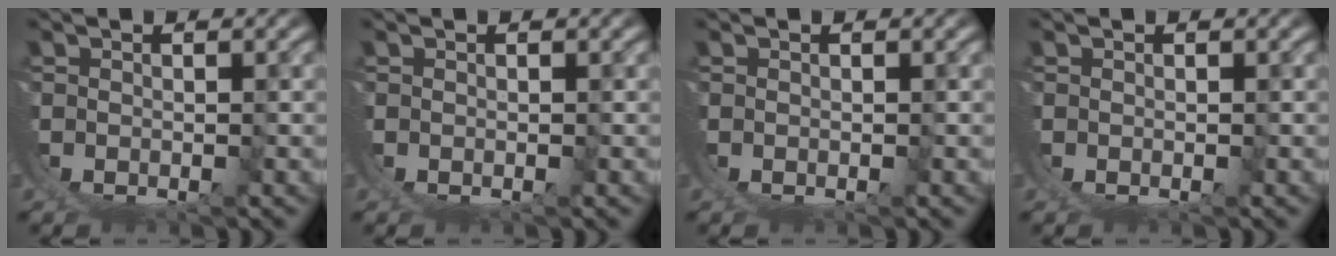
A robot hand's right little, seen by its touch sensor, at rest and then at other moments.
{"total": 0.0}
{"total": 0.0}
{"total": 0.0}